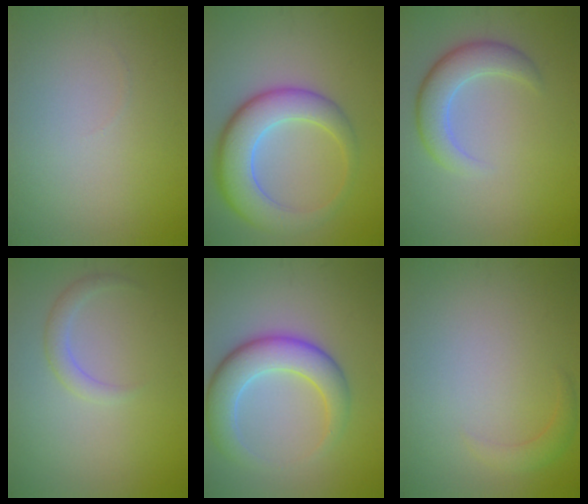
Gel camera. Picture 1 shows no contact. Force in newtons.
{"total": 7.8, "press": 7.8, "slide": 0.3}
{"total": 4.4, "press": 4.4, "slide": 0.3}
{"total": 1.7, "press": 1.7, "slide": 0.1}
{"total": 6.3, "press": 6.3, "slide": 0.2}
{"total": 1.4, "press": 1.4, "slide": 0.1}